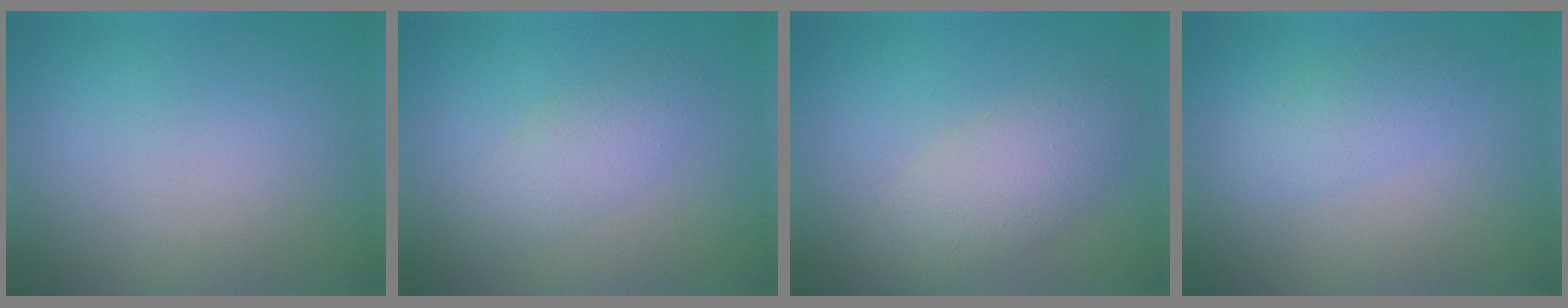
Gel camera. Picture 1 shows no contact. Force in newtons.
{"total": 2.4, "press": 2.4, "slide": 0.0}
{"total": 3.9, "press": 3.9, "slide": 0.0}
{"total": 2.1, "press": 2.1, "slide": 0.1}